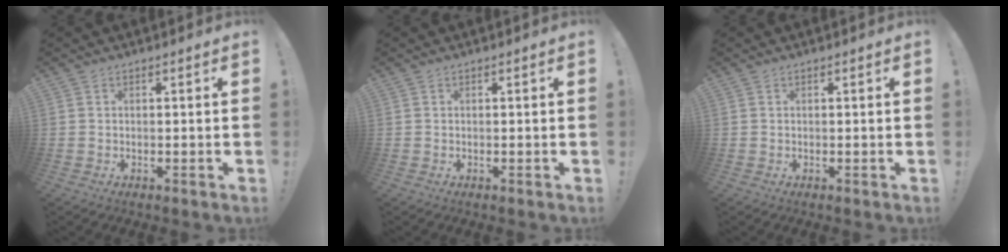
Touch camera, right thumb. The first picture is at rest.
{"total": 0.0}
{"total": 0.0}